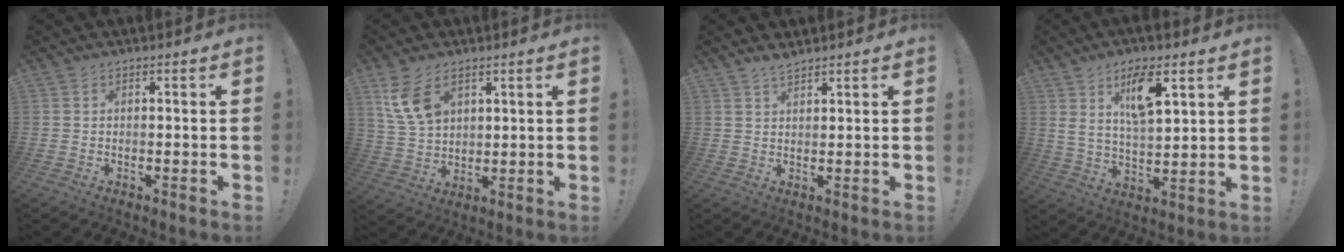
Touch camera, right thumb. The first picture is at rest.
{"total": 10.3, "force": [5.6, 6.0, 6.2], "torque": [-0.113, -0.021, 0.109]}
{"total": 2.7, "force": [2.5, 0.5, 0.9], "torque": [-0.020, -0.013, 0.046]}
{"total": 11.6, "force": [6.5, 4.0, 8.7], "torque": [-0.148, -0.018, 0.110]}